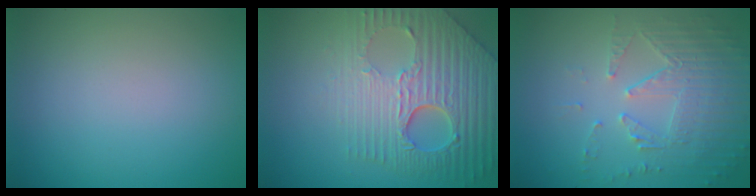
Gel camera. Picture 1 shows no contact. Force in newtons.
{"total": 8.7, "press": 6.0, "slide": 6.3}
{"total": 5.8, "press": 3.8, "slide": 4.3}